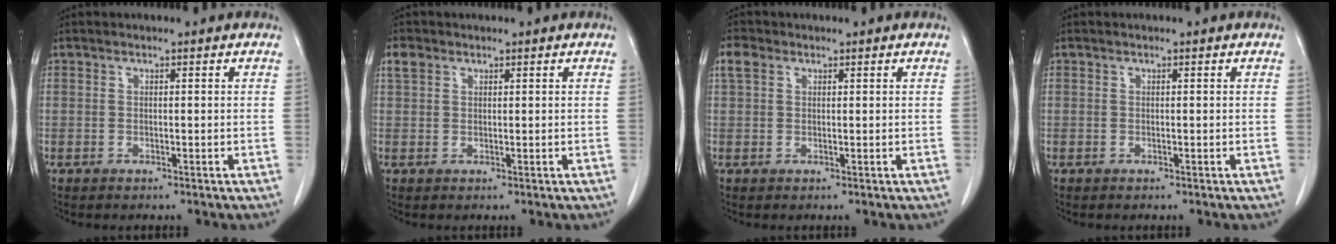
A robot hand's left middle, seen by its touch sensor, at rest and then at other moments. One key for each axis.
{"total": 2.0, "fx": 1.2, "fy": 1.4, "fz": 0.7, "tx": -0.018, "ty": 0.011, "tz": 0.025}
{"total": 2.4, "fx": 1.3, "fy": 1.7, "fz": 1.2, "tx": -0.031, "ty": 0.016, "tz": 0.027}
{"total": 0.0}